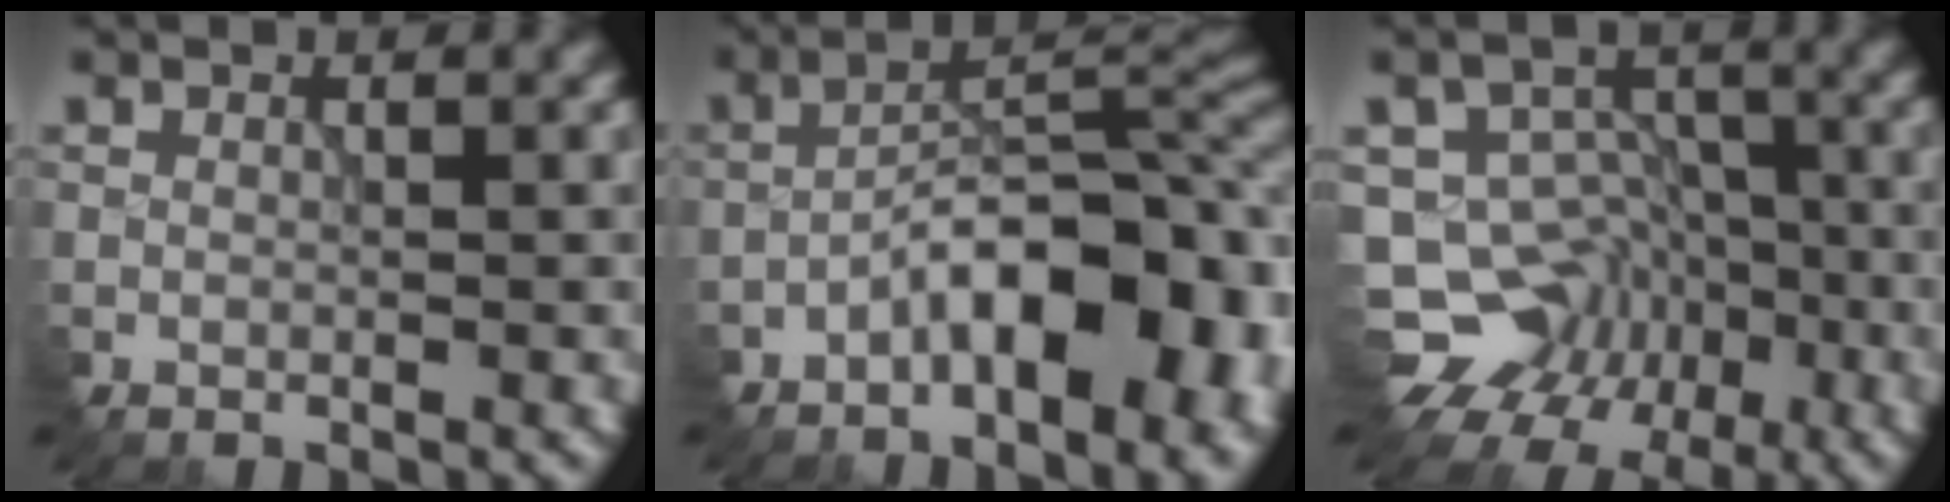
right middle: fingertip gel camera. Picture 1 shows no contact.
{"total": 10.6, "force": [-4.3, 4.6, 8.5], "torque": [-0.126, 0.011, -0.069]}
{"total": 9.2, "force": [-5.1, 7.2, 2.4], "torque": [-0.033, -0.001, -0.085]}